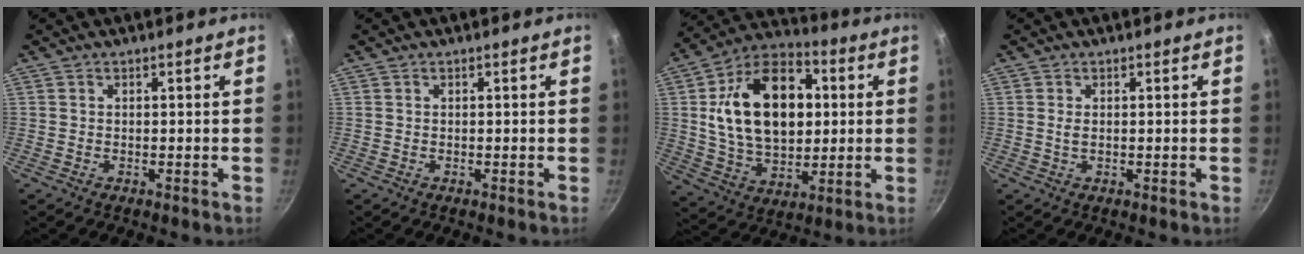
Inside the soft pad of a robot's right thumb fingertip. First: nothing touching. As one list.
[{"total": 0.0}, {"total": 22.9, "force": [3.6, 15.0, 17.0], "torque": [-0.258, 0.012, 0.056]}, {"total": 1.1, "force": [0.1, 0.5, 1.0], "torque": [-0.019, 0.000, 0.001]}]